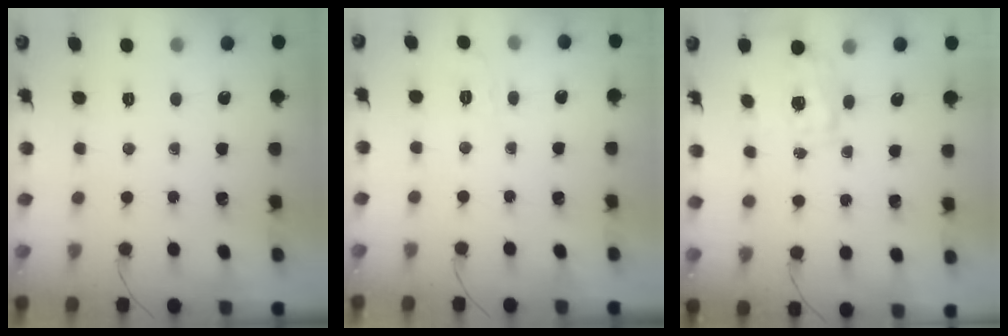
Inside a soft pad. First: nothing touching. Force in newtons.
{"total": 4.5, "press": 4.1, "slide": 1.9}
{"total": 1.9, "press": 1.8, "slide": 0.6}